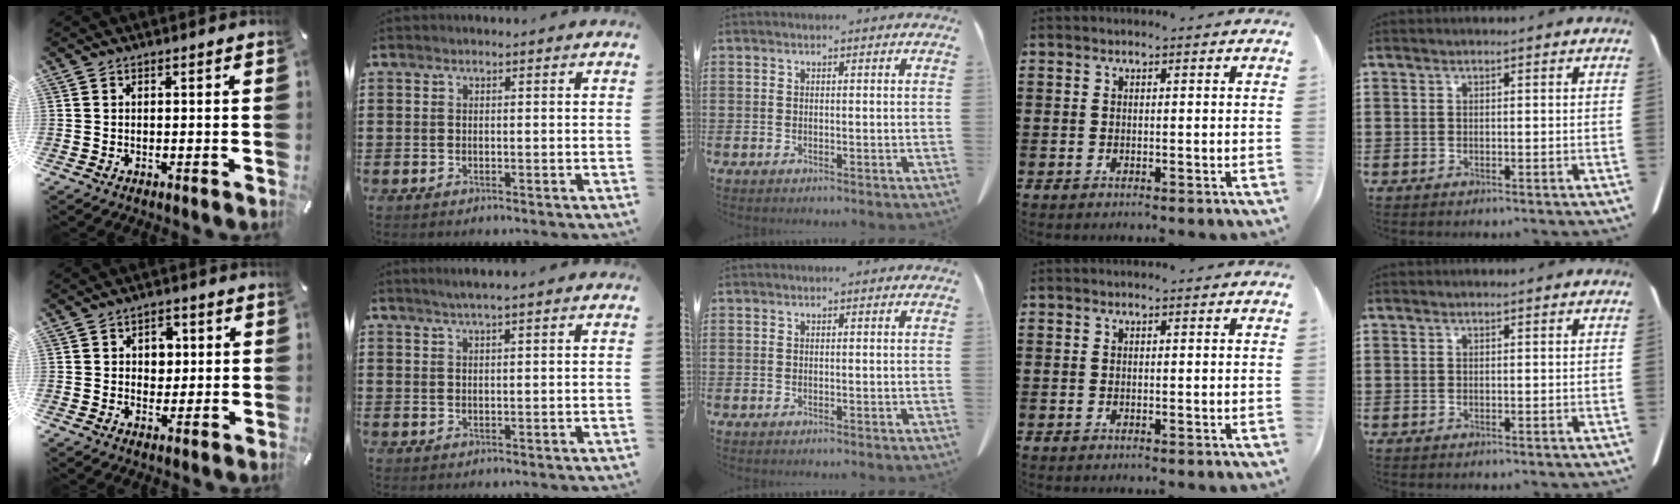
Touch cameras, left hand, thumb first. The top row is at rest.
{"thumb": {"total": 4.4, "force": [0.5, 3.7, 2.3], "torque": [-0.021, -0.003, -0.001]}, "index": {"total": 2.2, "force": [1.7, -0.2, 1.3], "torque": [-0.026, 0.003, 0.032]}}